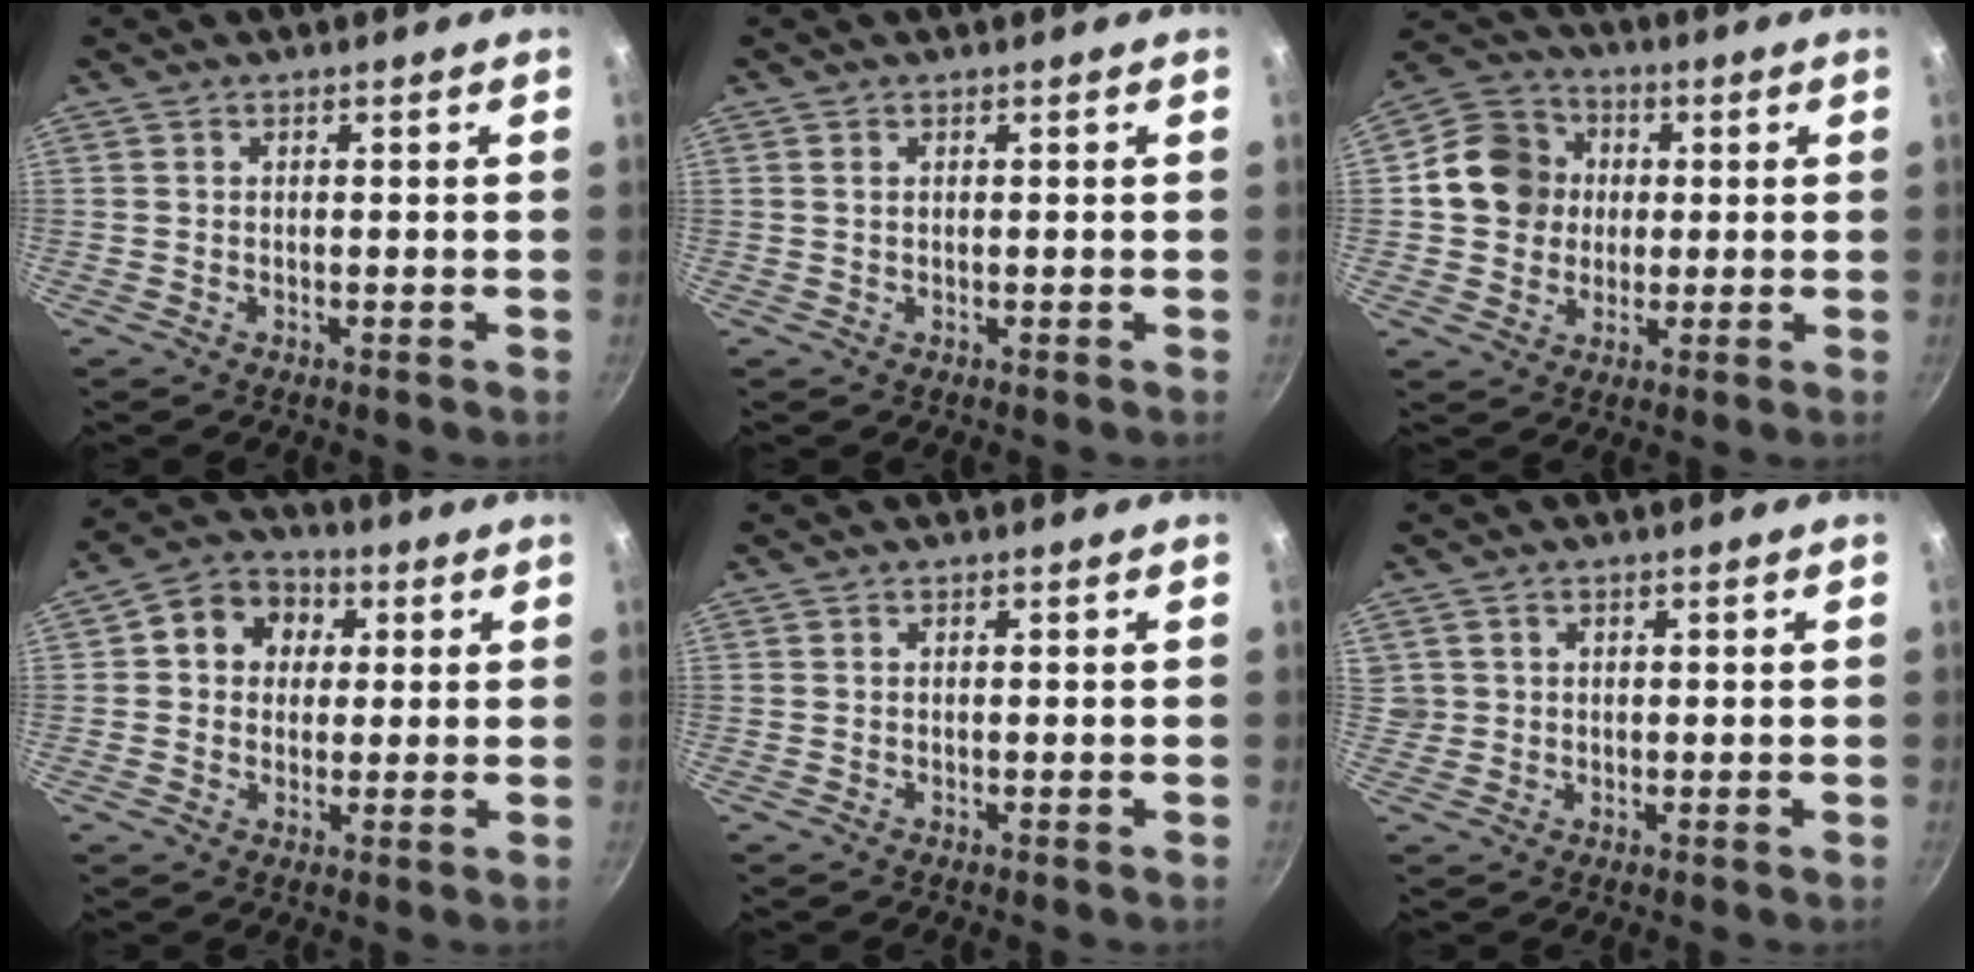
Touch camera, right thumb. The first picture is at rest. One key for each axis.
{"total": 0.6, "fx": 0.3, "fy": 0.3, "fz": 0.3, "tx": -0.007, "ty": 0.001, "tz": 0.006}
{"total": 11.6, "fx": 1.1, "fy": 10.5, "fz": 4.9, "tx": -0.055, "ty": 0.020, "tz": 0.006}
{"total": 9.2, "fx": 2.2, "fy": 7.8, "fz": 4.2, "tx": -0.036, "ty": 0.011, "tz": 0.019}
{"total": 0.0}
{"total": 2.2, "fx": 0.6, "fy": 2.0, "fz": 0.5, "tx": 0.003, "ty": 0.010, "tz": 0.015}